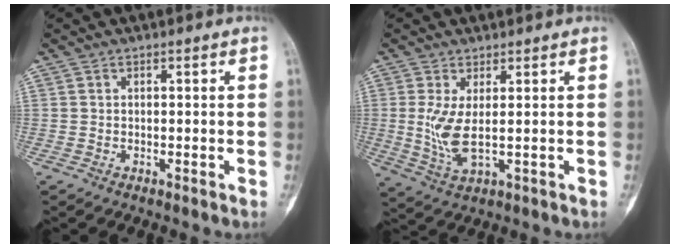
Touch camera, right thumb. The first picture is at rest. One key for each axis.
{"total": 6.4, "fx": 0.6, "fy": 2.0, "fz": 6.0, "tx": -0.144, "ty": -0.018, "tz": 0.020}